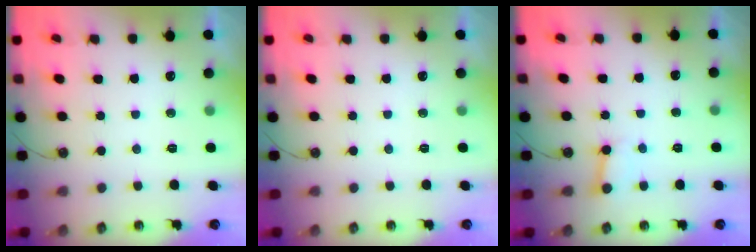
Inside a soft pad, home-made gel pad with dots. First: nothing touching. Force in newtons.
{"total": 0.0}
{"total": 2.8, "press": 2.8, "slide": 0.5}